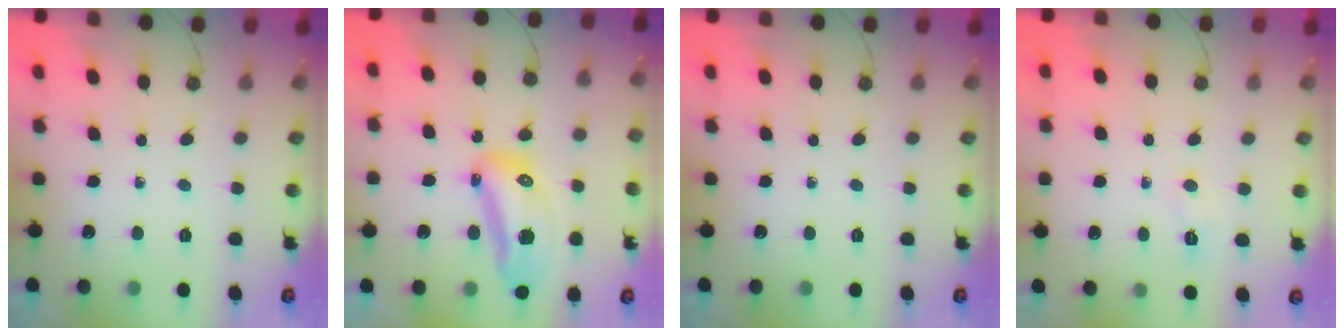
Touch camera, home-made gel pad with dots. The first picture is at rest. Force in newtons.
{"total": 14.7, "press": 14.6, "slide": 1.2}
{"total": 0.0}
{"total": 3.6, "press": 3.3, "slide": 1.3}